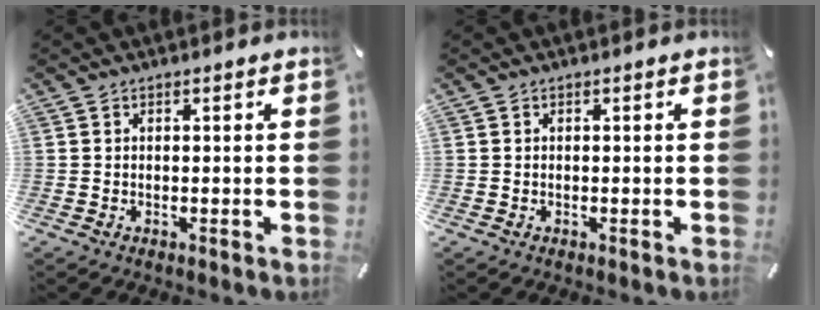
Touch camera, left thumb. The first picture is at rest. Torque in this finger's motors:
{"motor_torque": [-0.24, -0.17, -0.04, 0.14, -0.02]}